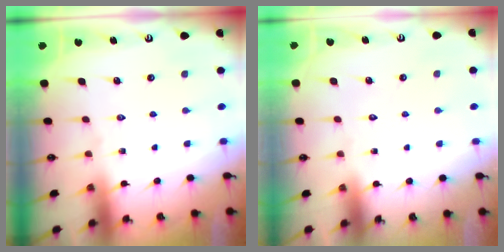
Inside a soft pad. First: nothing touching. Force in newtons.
{"total": 1.6, "press": 1.6, "slide": 0.1}